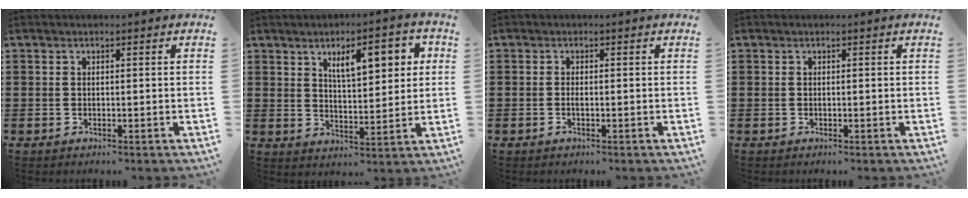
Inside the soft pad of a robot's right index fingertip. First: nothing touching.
{"total": 7.5, "force": [3.2, 2.9, 6.2], "torque": [-0.096, -0.003, 0.047]}
{"total": 0.6, "force": [-0.4, 0.1, 0.5], "torque": [-0.010, -0.003, -0.006]}
{"total": 0.0}